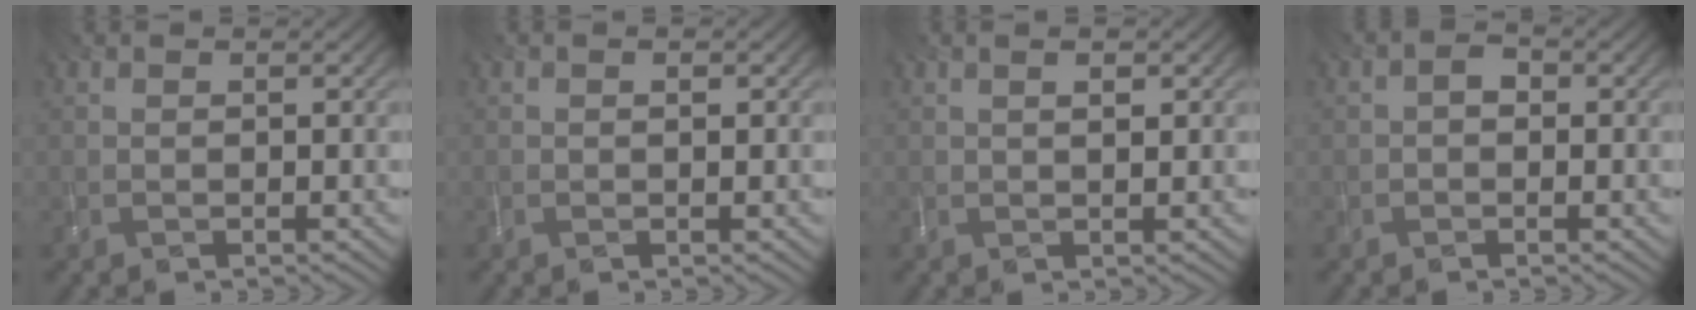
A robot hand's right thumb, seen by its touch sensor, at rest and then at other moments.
{"total": 1.0, "force": [-0.2, 0.2, 1.0], "torque": [-0.010, 0.002, -0.002]}
{"total": 1.7, "force": [0.4, 0.2, 1.6], "torque": [-0.017, -0.003, 0.009]}
{"total": 1.5, "force": [-0.8, 1.0, 0.7], "torque": [-0.003, 0.001, -0.019]}